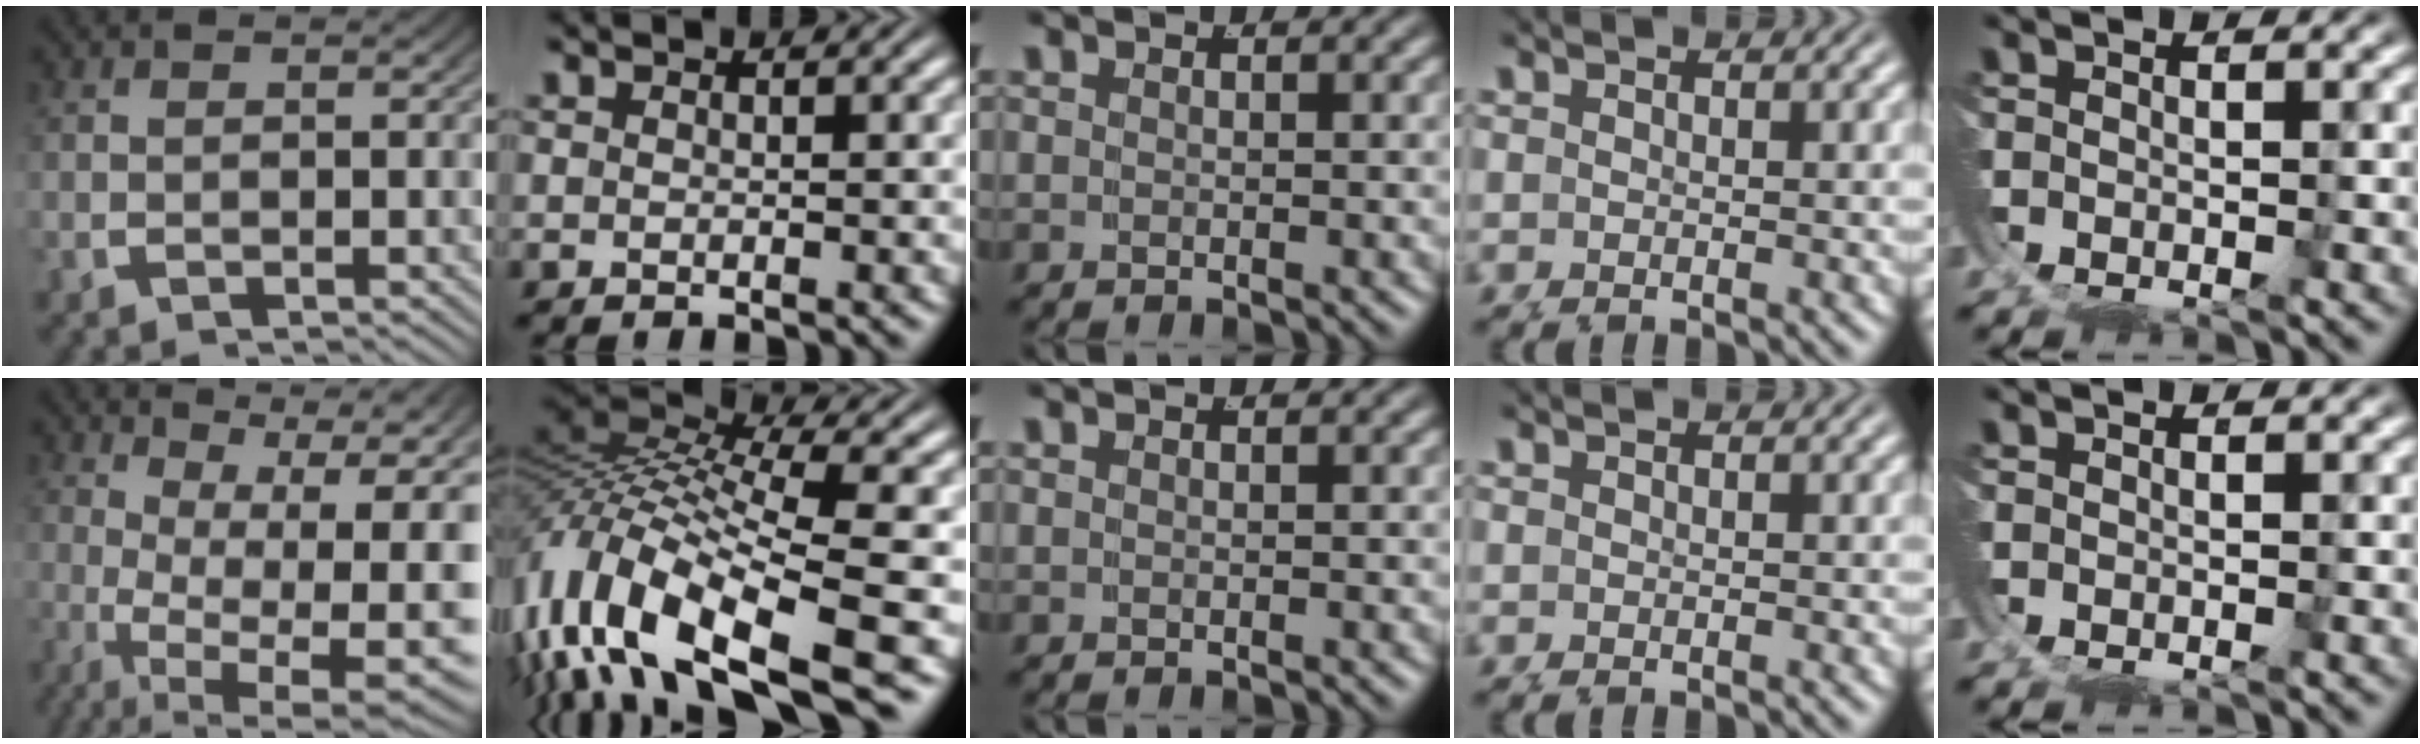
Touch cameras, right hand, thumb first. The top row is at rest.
{"thumb": {"total": 14.3, "force": [-0.7, 8.5, 11.4], "torque": [-0.184, -0.055, 0.009]}, "index": {"total": 13.5, "force": [-2.6, 8.4, 10.3], "torque": [-0.226, -0.029, -0.031]}}